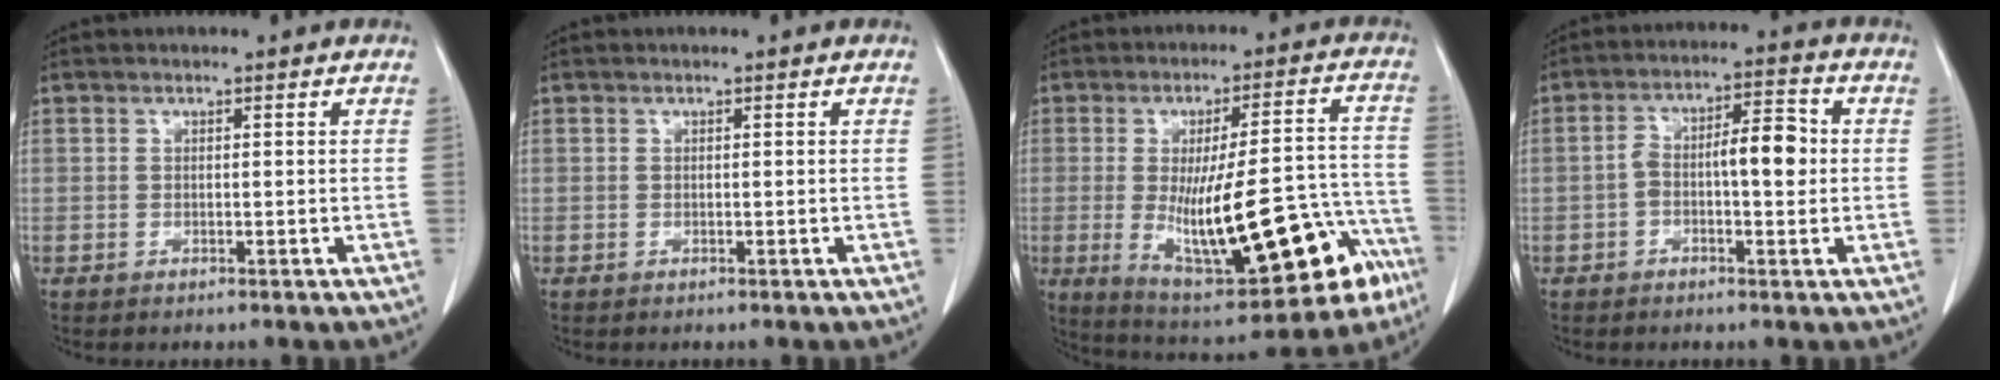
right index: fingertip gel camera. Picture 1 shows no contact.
{"total": 0.0}
{"total": 23.5, "force": [-8.1, 6.3, 21.2], "torque": [-0.279, 0.009, -0.092]}
{"total": 7.4, "force": [-0.6, 2.5, 6.9], "torque": [-0.120, 0.030, -0.011]}